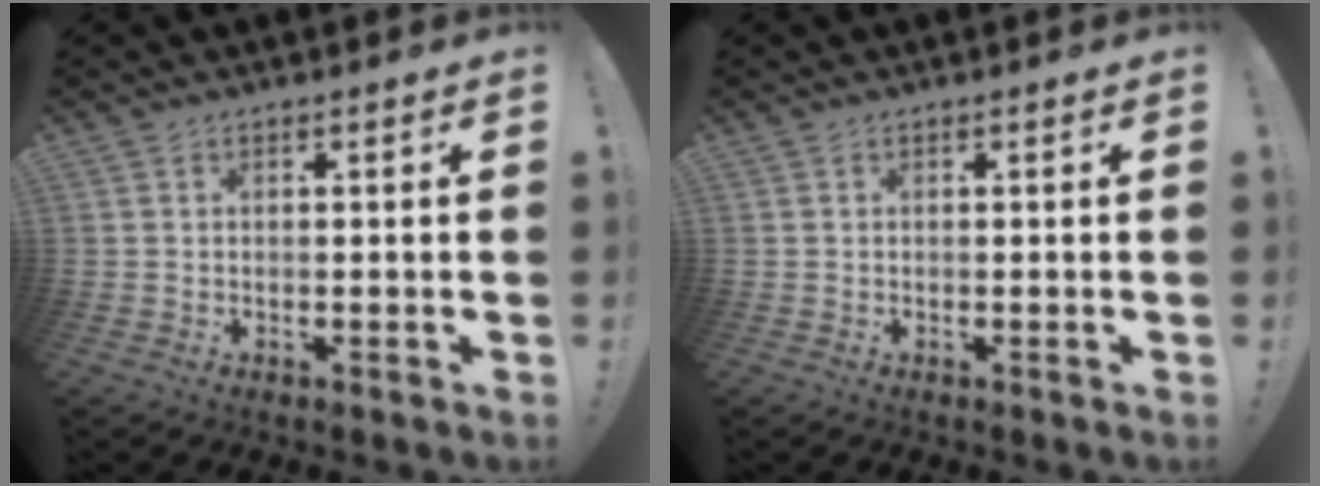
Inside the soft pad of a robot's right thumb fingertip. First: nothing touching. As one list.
[{"total": 0.0}]